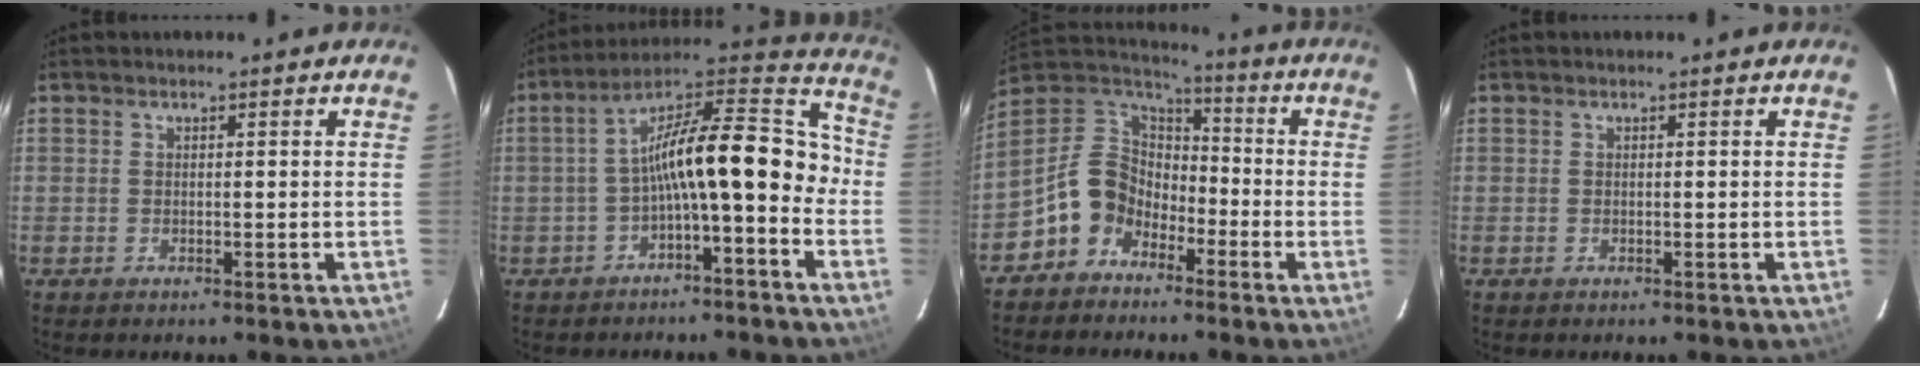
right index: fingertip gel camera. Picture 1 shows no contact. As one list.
[{"total": 15.1, "force": [-4.7, 4.5, 13.6], "torque": [-0.215, 0.039, -0.082]}, {"total": 11.4, "force": [-6.6, 8.2, 4.3], "torque": [-0.100, 0.037, -0.137]}, {"total": 0.0}]